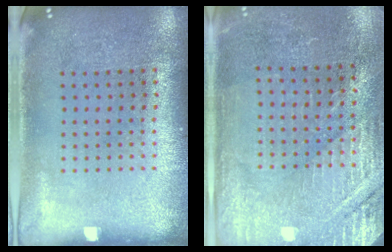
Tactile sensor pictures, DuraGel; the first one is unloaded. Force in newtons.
{"total": 2.9, "press": 2.8, "slide": 0.5}